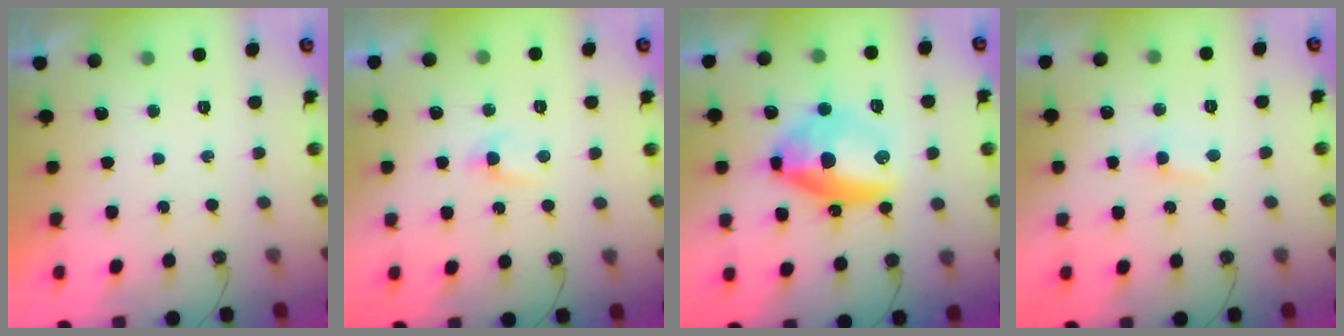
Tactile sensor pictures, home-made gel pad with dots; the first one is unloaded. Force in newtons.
{"total": 2.7, "press": 2.6, "slide": 0.4}
{"total": 13.6, "press": 13.5, "slide": 1.9}
{"total": 2.8, "press": 2.7, "slide": 0.7}